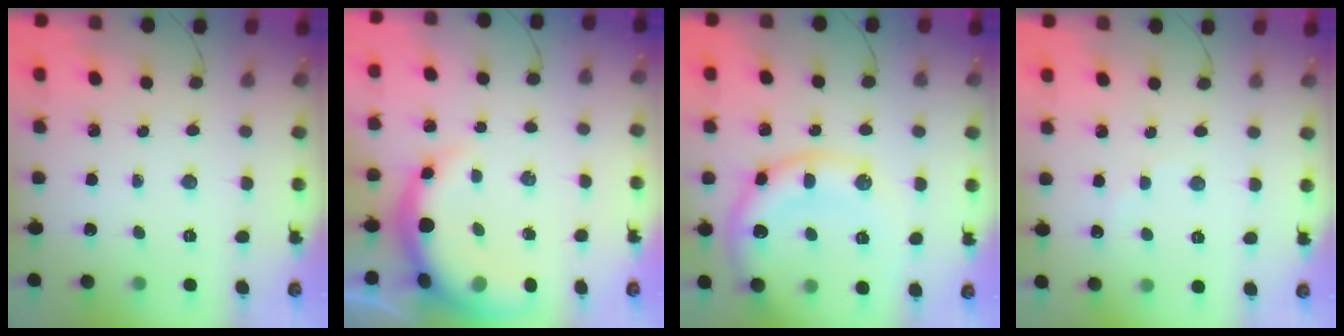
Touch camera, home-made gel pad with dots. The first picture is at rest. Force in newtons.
{"total": 9.3, "press": 9.0, "slide": 2.4}
{"total": 15.2, "press": 15.1, "slide": 1.7}
{"total": 5.2, "press": 5.0, "slide": 1.4}